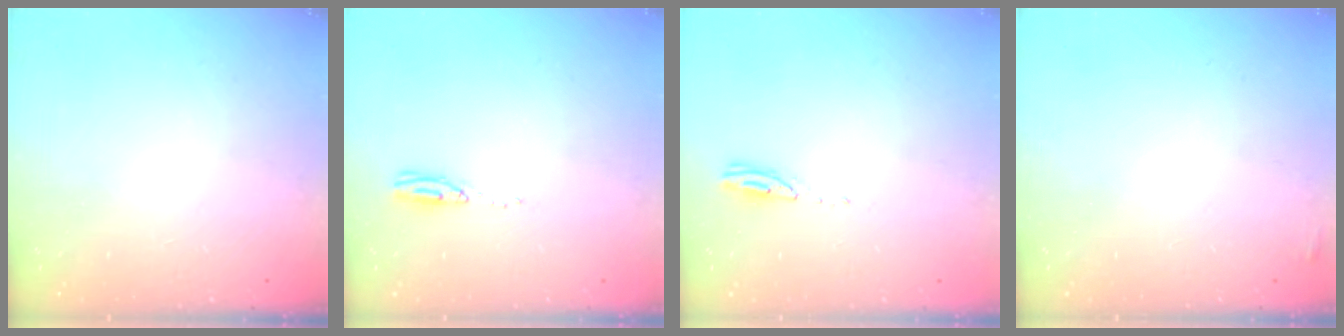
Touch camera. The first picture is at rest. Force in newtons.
{"total": 3.6, "press": 3.3, "slide": 1.5}
{"total": 2.9, "press": 2.8, "slide": 0.4}
{"total": 2.2, "press": 2.1, "slide": 0.7}